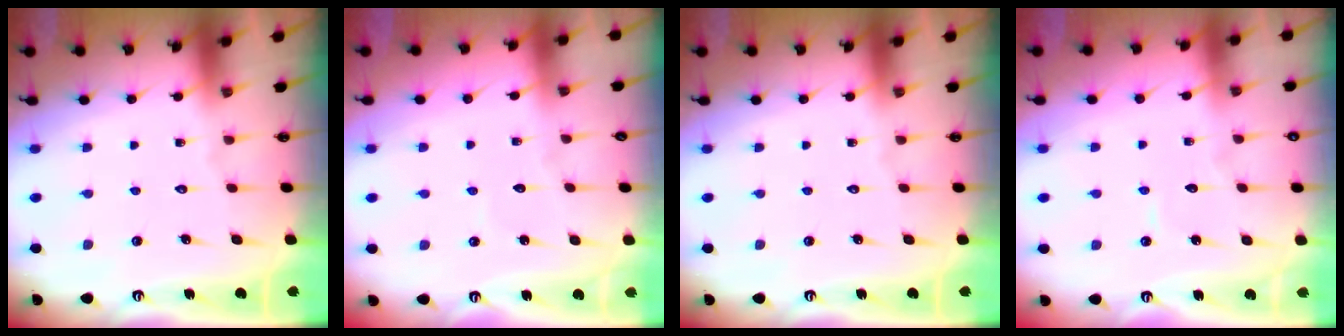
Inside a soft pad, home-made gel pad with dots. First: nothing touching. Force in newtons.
{"total": 2.4, "press": 2.4, "slide": 0.2}
{"total": 0.0}
{"total": 3.4, "press": 3.4, "slide": 0.3}